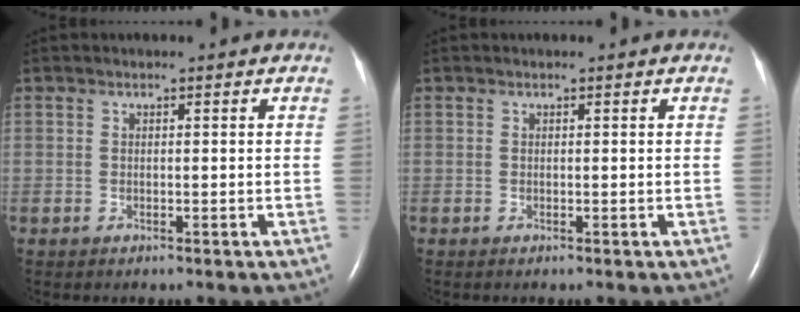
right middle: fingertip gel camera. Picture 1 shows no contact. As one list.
[{"total": 0.0}]